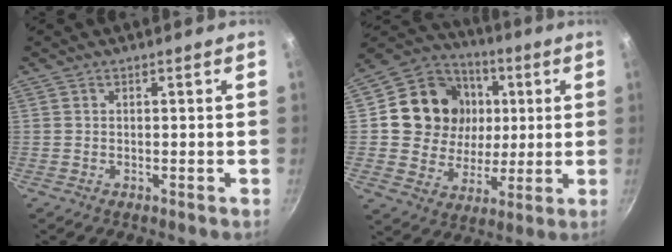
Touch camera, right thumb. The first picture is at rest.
{"total": 18.8, "force": [3.6, 16.4, 8.4], "torque": [-0.130, 0.009, 0.061]}